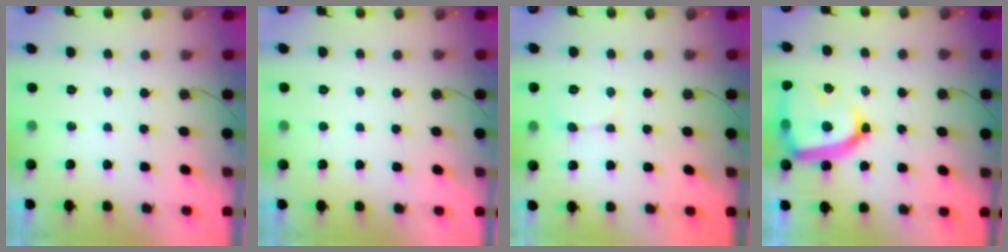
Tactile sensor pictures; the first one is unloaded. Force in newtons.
{"total": 1.6, "press": 1.6, "slide": 0.2}
{"total": 6.8, "press": 6.8, "slide": 0.7}
{"total": 19.3, "press": 19.2, "slide": 1.6}